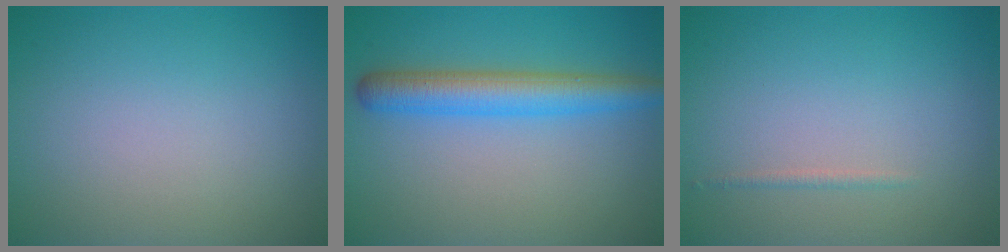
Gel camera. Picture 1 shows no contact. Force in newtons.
{"total": 4.6, "press": 4.6, "slide": 0.2}
{"total": 0.6, "press": 0.6, "slide": 0.0}